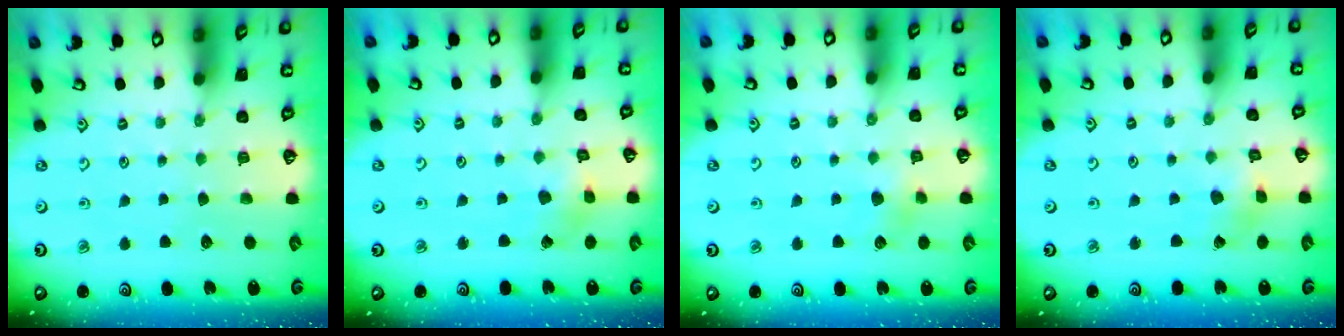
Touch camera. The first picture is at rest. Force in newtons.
{"total": 3.1, "press": 3.1, "slide": 0.2}
{"total": 4.4, "press": 4.2, "slide": 1.0}
{"total": 2.0, "press": 2.0, "slide": 0.3}